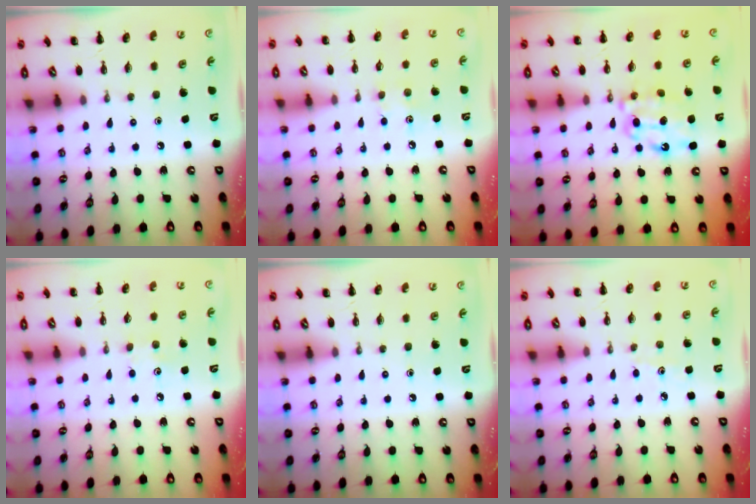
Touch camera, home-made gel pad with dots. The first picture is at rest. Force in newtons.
{"total": 4.0, "press": 3.9, "slide": 0.8}
{"total": 9.6, "press": 9.6, "slide": 0.7}
{"total": 4.8, "press": 4.7, "slide": 1.3}
{"total": 0.0}
{"total": 2.8, "press": 2.6, "slide": 0.9}